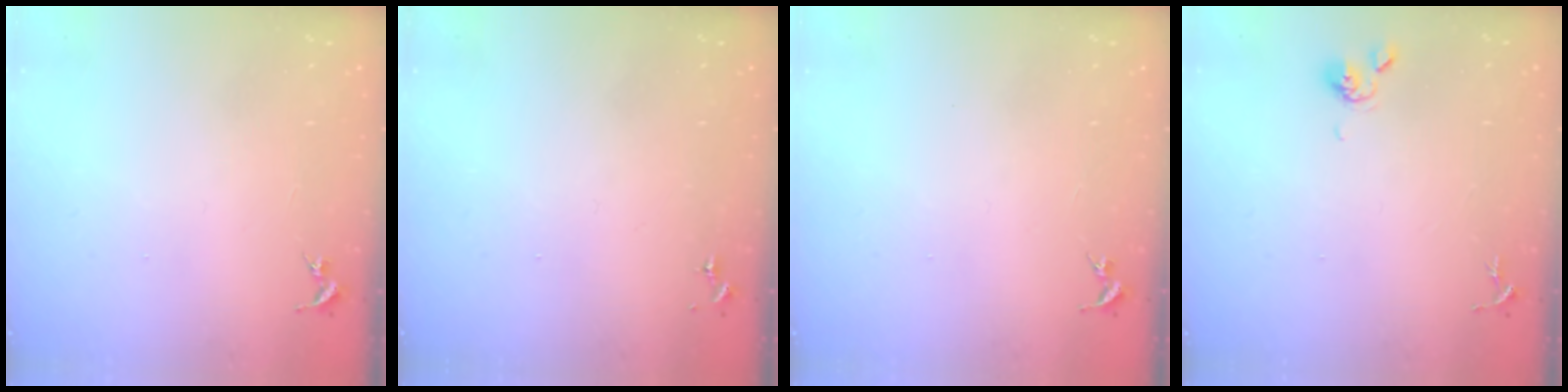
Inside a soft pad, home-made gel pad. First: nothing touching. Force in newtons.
{"total": 0.0}
{"total": 0.0}
{"total": 4.7, "press": 4.7, "slide": 0.7}